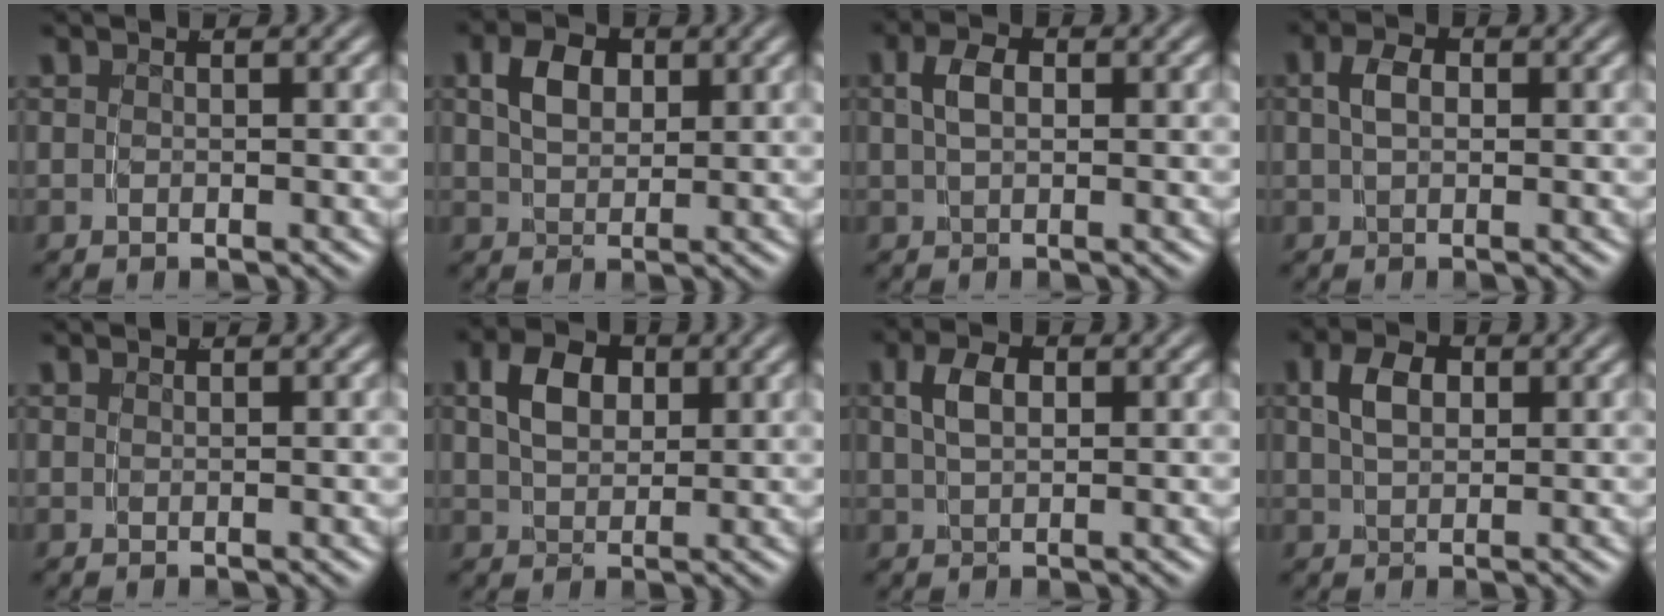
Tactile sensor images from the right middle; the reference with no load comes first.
{"total": 4.0, "force": [1.8, 2.4, 2.6], "torque": [-0.037, 0.001, 0.034]}
{"total": 3.1, "force": [0.8, 1.8, 2.4], "torque": [-0.041, 0.005, 0.013]}
{"total": 2.8, "force": [0.7, 1.7, 2.2], "torque": [-0.036, 0.004, 0.010]}
{"total": 0.0}
{"total": 4.6, "force": [1.8, 2.8, 3.1], "torque": [-0.046, 0.001, 0.035]}
{"total": 3.8, "force": [1.3, 2.1, 2.8], "torque": [-0.048, 0.005, 0.024]}
{"total": 4.0, "force": [1.5, 2.4, 2.9], "torque": [-0.045, 0.003, 0.029]}